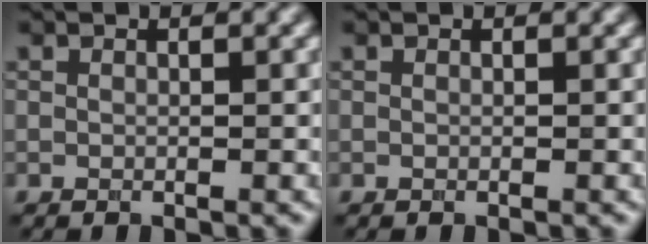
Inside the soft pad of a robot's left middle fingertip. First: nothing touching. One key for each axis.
{"total": 0.0}